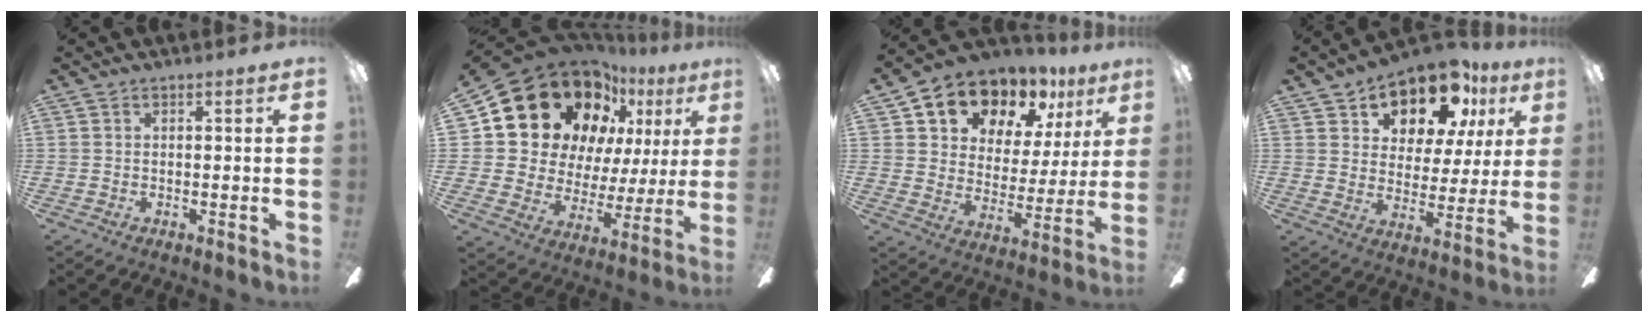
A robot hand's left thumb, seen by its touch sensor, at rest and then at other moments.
{"total": 21.1, "force": [13.2, 13.6, 9.4], "torque": [-0.173, -0.084, 0.259]}
{"total": 13.1, "force": [10.5, 7.3, 3.2], "torque": [-0.067, -0.084, 0.193]}
{"total": 13.3, "force": [10.1, 6.6, 5.4], "torque": [-0.101, -0.067, 0.181]}